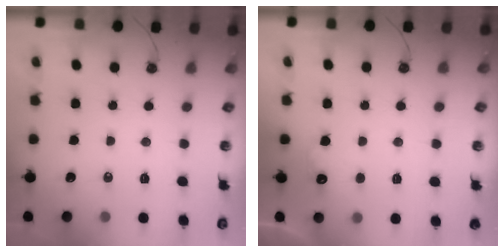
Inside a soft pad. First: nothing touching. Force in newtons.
{"total": 6.1, "press": 5.9, "slide": 1.3}